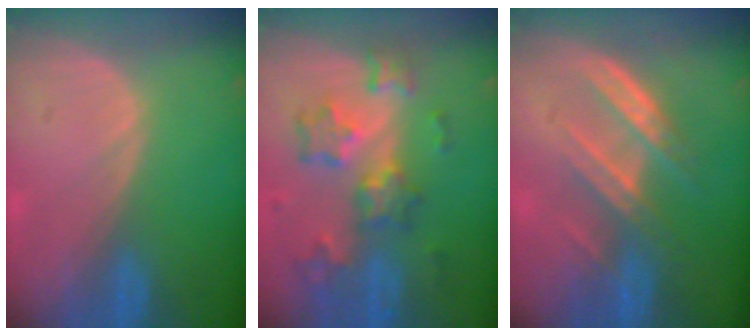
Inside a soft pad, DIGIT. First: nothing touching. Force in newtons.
{"total": 8.7, "press": 7.7, "slide": 4.1}
{"total": 7.1, "press": 6.5, "slide": 2.8}